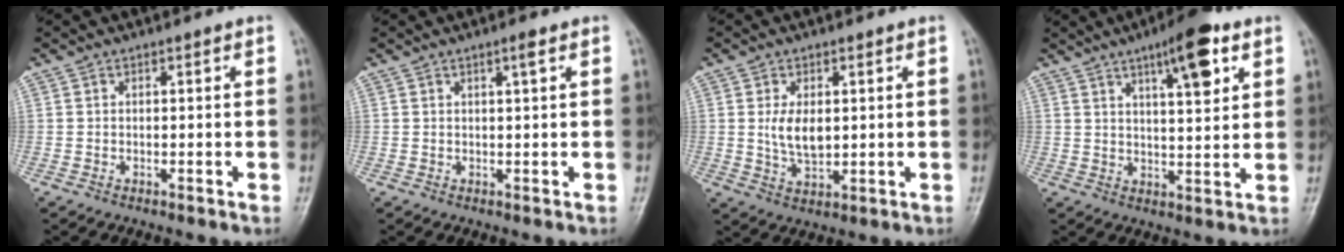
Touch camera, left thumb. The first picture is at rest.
{"total": 1.5, "force": [0.8, 0.0, 1.3], "torque": [-0.021, -0.003, 0.013]}
{"total": 5.9, "force": [0.9, 3.3, 4.8], "torque": [-0.079, -0.012, 0.021]}
{"total": 10.9, "force": [5.5, 3.1, 8.8], "torque": [-0.116, -0.024, 0.080]}